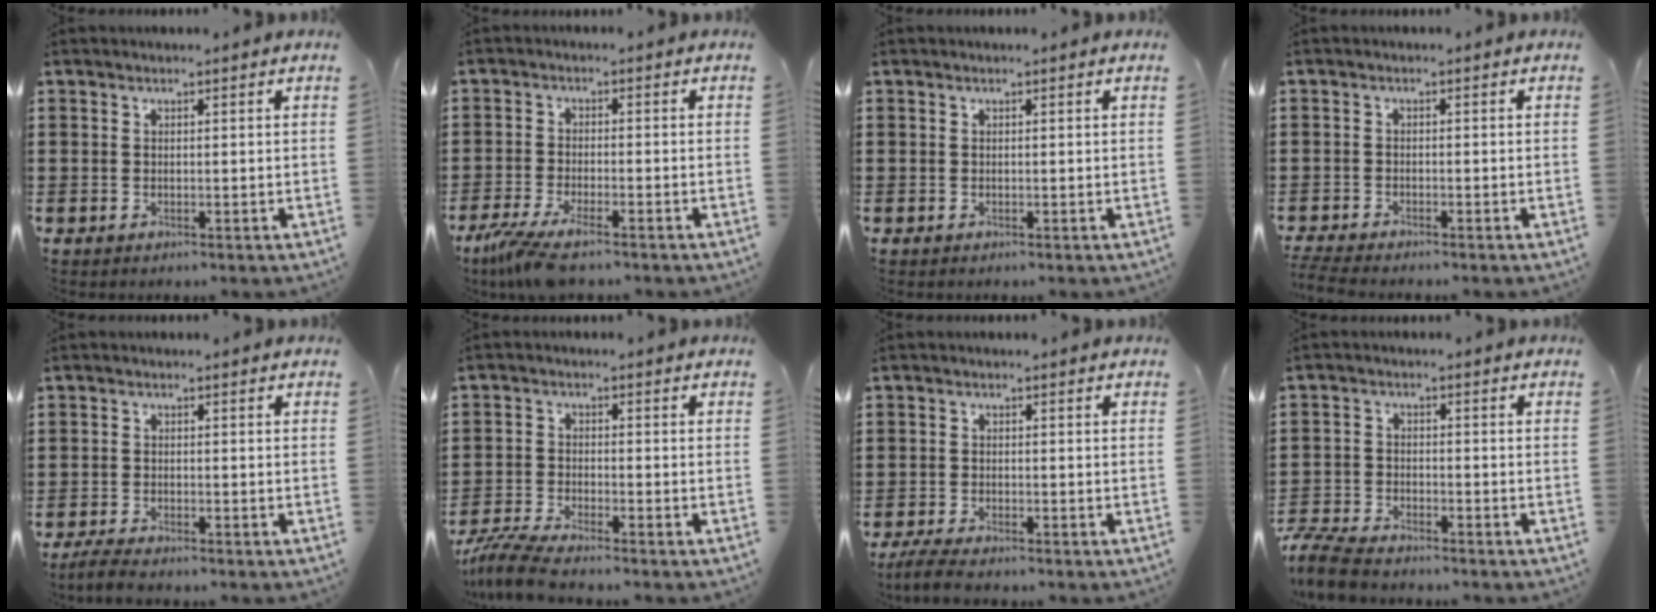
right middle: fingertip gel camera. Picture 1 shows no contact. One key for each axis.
{"total": 4.9, "fx": -3.8, "fy": 0.2, "fz": 3.1, "tx": -0.087, "ty": -0.024, "tz": -0.076}
{"total": 0.0}
{"total": 2.1, "fx": -2.1, "fy": -0.1, "fz": 0.4, "tx": -0.025, "ty": -0.007, "tz": -0.046}
{"total": 2.7, "fx": -2.5, "fy": 0.1, "fz": 0.9, "tx": -0.030, "ty": -0.006, "tz": -0.055}
{"total": 5.2, "fx": -4.8, "fy": 0.1, "fz": 2.1, "tx": -0.062, "ty": -0.017, "tz": -0.098}
{"total": 3.3, "fx": -3.0, "fy": 0.1, "fz": 1.2, "tx": -0.035, "ty": -0.008, "tz": -0.063}
{"total": 5.9, "fx": -5.6, "fy": 0.9, "fz": 1.6, "tx": -0.053, "ty": -0.001, "tz": -0.116}